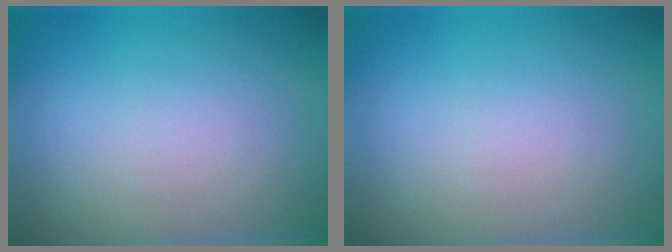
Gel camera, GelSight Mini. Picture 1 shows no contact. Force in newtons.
{"total": 0.0}